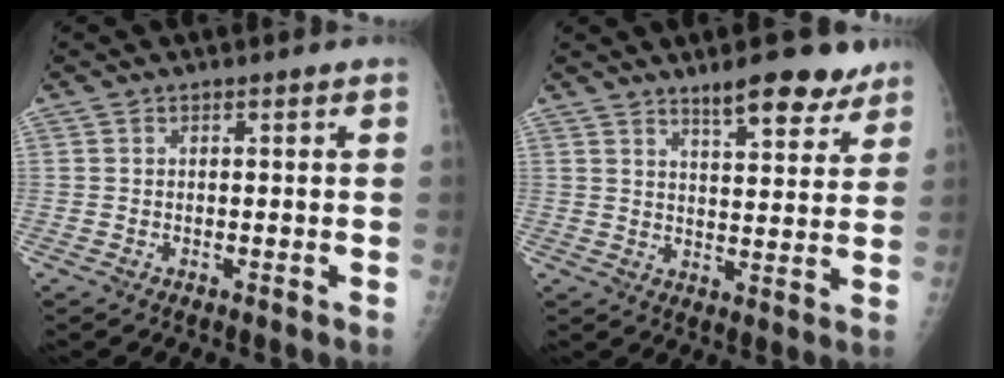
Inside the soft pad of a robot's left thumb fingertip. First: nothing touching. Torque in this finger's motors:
{"motor_torque": [0.05, 0.17, 0.16, -0.01, 0.02]}